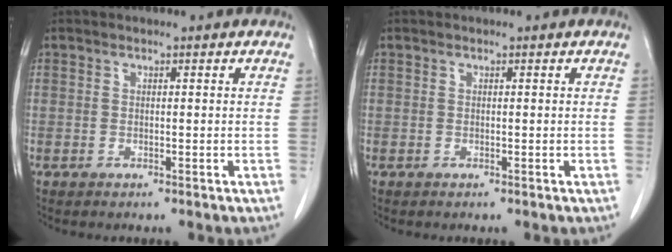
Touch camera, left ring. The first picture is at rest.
{"total": 0.0}